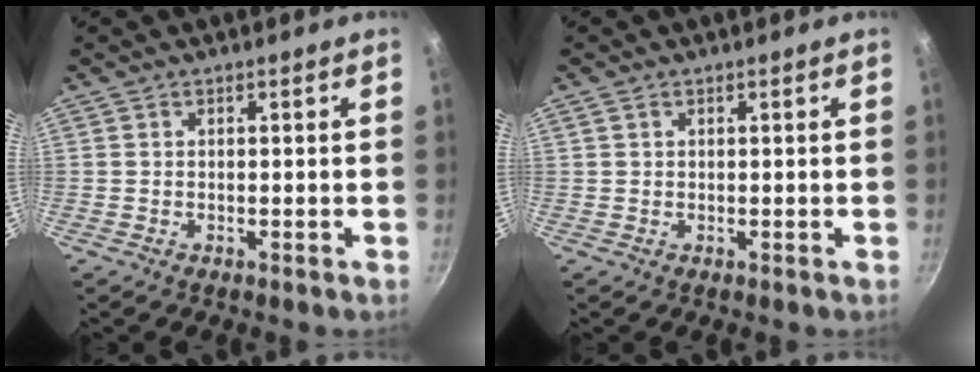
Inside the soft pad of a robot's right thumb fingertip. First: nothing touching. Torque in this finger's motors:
{"motor_torque": [-0.19, 0.21, -0.23, 0.24, 0.06]}